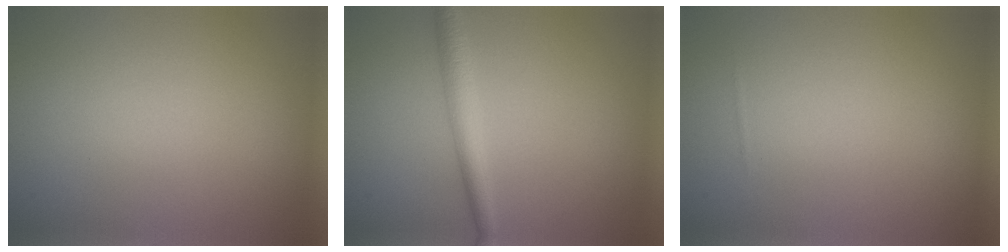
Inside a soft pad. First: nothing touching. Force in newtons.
{"total": 2.7, "press": 2.7, "slide": 0.0}
{"total": 0.0}